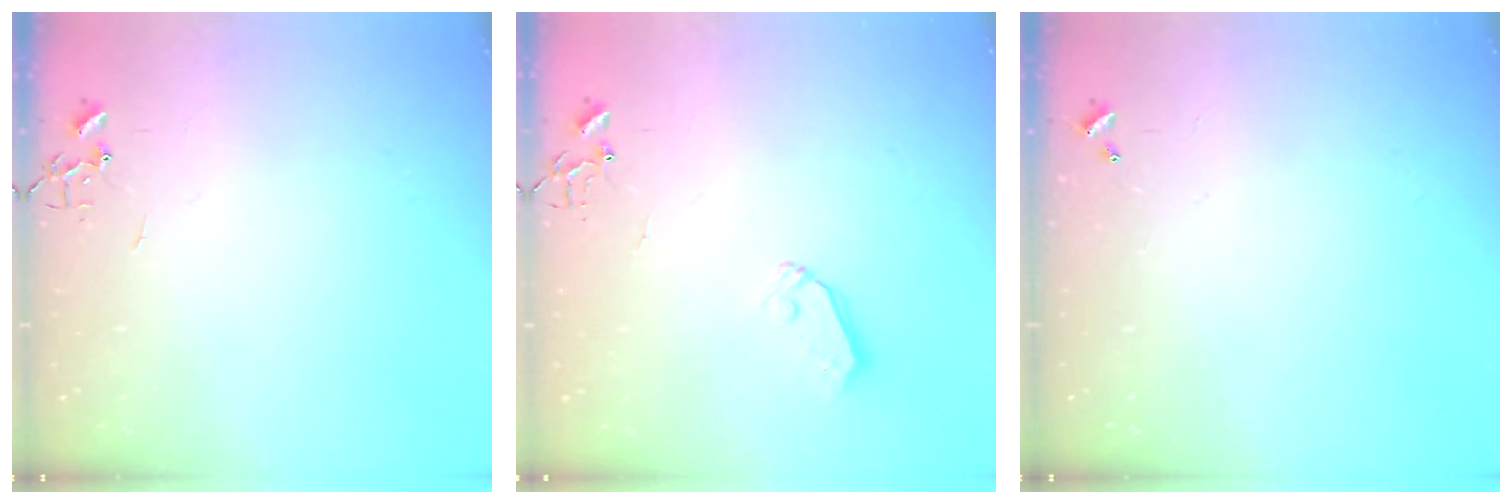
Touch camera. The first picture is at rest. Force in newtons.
{"total": 6.1, "press": 6.0, "slide": 0.4}
{"total": 0.0}